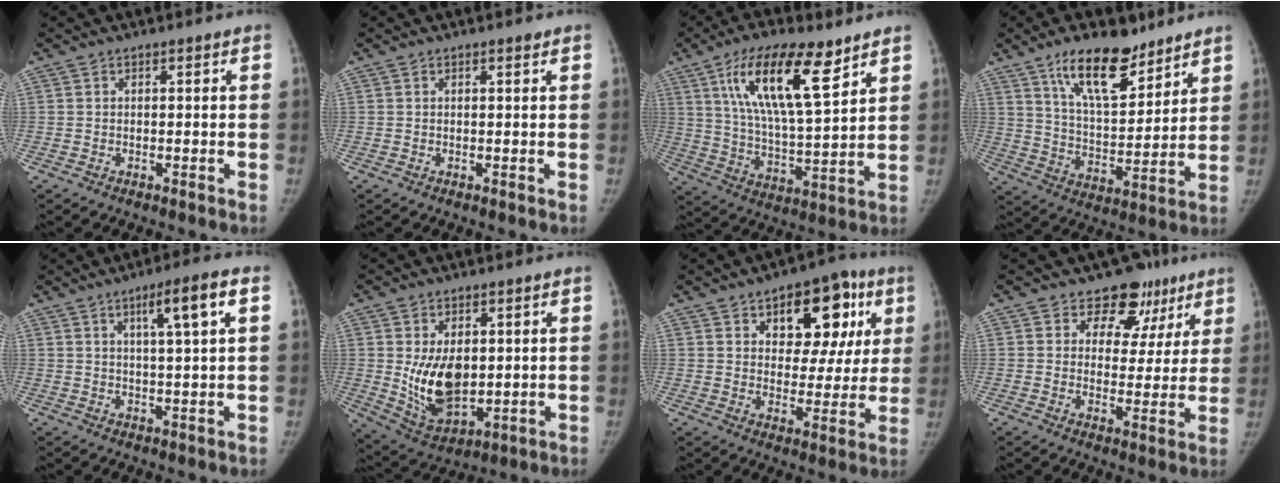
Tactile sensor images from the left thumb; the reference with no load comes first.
{"total": 0.7, "force": [0.5, 0.1, 0.5], "torque": [-0.006, -0.003, 0.009]}
{"total": 18.1, "force": [9.5, 5.8, 14.3], "torque": [-0.233, -0.039, 0.170]}
{"total": 15.3, "force": [10.4, 6.2, 9.4], "torque": [-0.124, -0.063, 0.183]}
{"total": 7.8, "force": [3.1, 0.5, 7.1], "torque": [-0.117, -0.002, 0.049]}
{"total": 12.2, "force": [0.8, 7.5, 9.7], "torque": [-0.142, -0.018, 0.036]}
{"total": 16.4, "force": [7.0, 9.5, 11.4], "torque": [-0.092, -0.010, 0.096]}
{"total": 10.2, "force": [6.6, 7.4, 2.5], "torque": [0.019, -0.024, 0.079]}